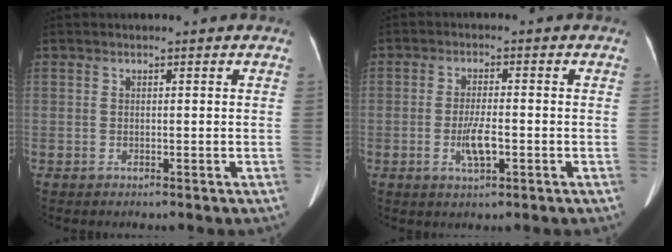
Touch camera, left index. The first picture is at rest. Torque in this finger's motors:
{"motor_torque": [0.78, 0.29, 0.10, 0.03]}